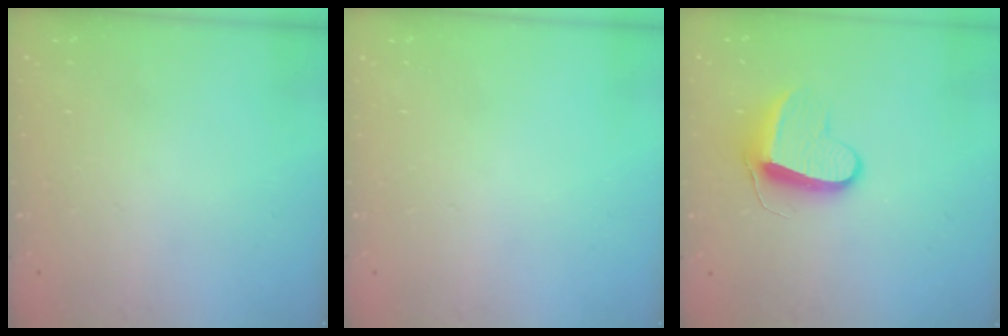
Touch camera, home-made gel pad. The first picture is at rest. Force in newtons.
{"total": 0.0}
{"total": 10.7, "press": 10.7, "slide": 0.7}